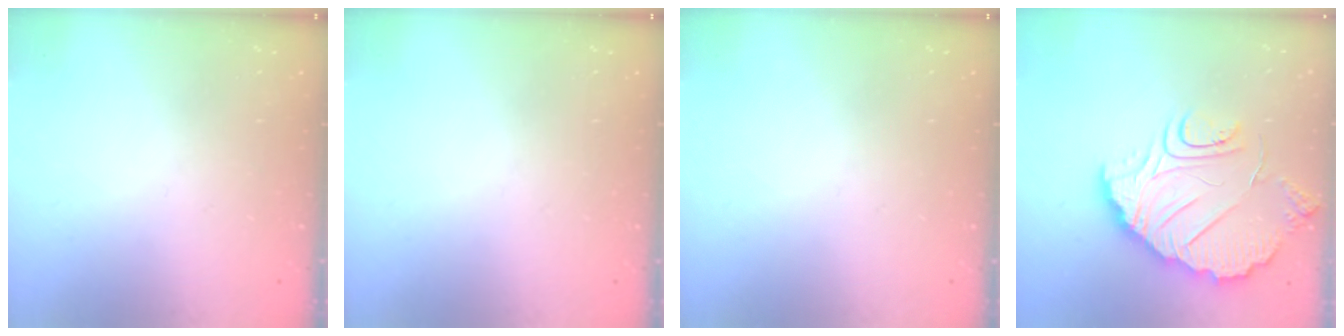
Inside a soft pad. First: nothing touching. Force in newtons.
{"total": 0.0}
{"total": 0.0}
{"total": 12.5, "press": 12.4, "slide": 0.9}